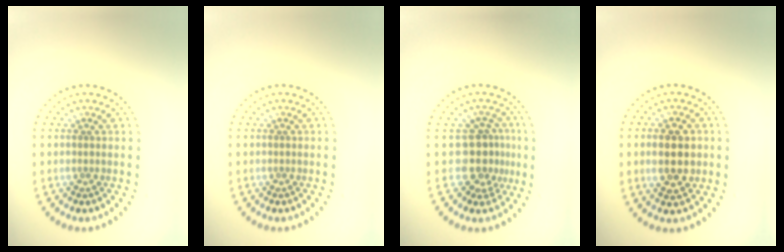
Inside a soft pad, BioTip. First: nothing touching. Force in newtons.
{"total": 0.0}
{"total": 3.4, "press": 2.6, "slide": 2.2}
{"total": 4.6, "press": 4.6, "slide": 0.1}